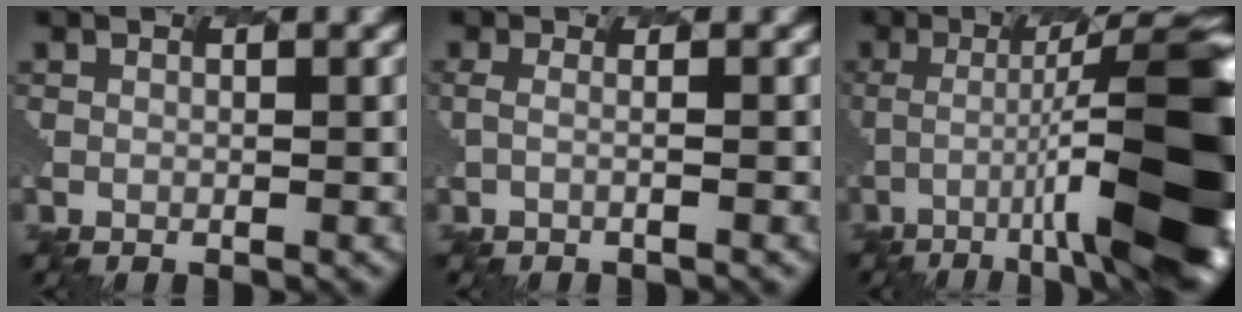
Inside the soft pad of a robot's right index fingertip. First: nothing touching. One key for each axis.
{"total": 0.0}
{"total": 12.5, "fx": -2.9, "fy": 2.2, "fz": 11.9, "tx": -0.172, "ty": 0.025, "tz": -0.050}